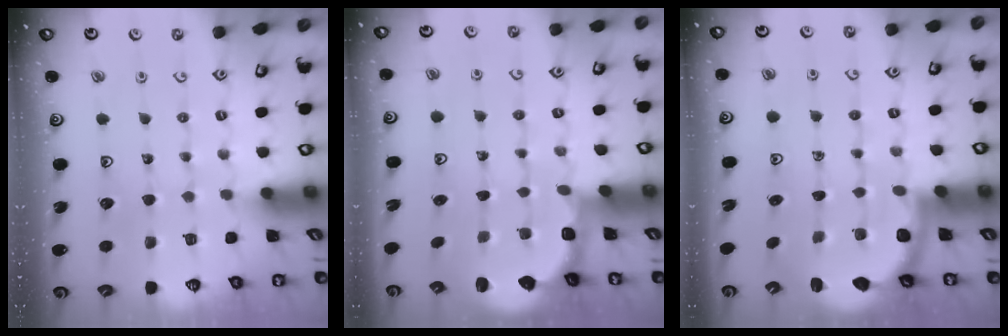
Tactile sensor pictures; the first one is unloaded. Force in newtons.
{"total": 2.6, "press": 2.1, "slide": 1.5}
{"total": 3.4, "press": 2.9, "slide": 1.8}